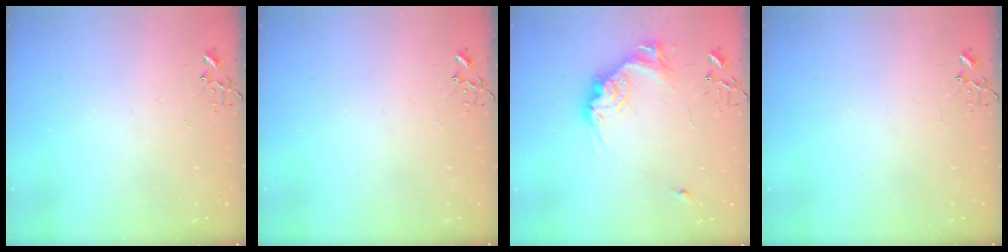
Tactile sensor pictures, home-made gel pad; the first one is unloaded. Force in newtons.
{"total": 0.0}
{"total": 17.4, "press": 17.3, "slide": 1.4}
{"total": 0.0}